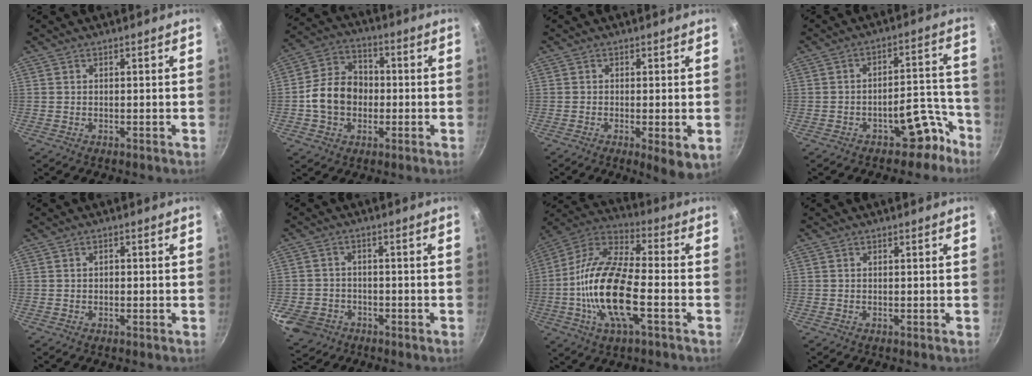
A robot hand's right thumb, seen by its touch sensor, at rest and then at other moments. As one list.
[{"total": 11.9, "force": [-1.4, 9.4, 7.0], "torque": [-0.107, 0.032, -0.033]}, {"total": 5.4, "force": [-1.4, 1.3, 5.0], "torque": [-0.081, -0.016, -0.022]}, {"total": 8.4, "force": [-5.7, 4.3, 4.5], "torque": [-0.032, 0.084, -0.082]}, {"total": 0.7, "force": [-0.1, 0.6, 0.4], "torque": [-0.001, 0.006, -0.003]}, {"total": 8.3, "force": [-3.8, 6.9, 2.7], "torque": [-0.065, 0.018, -0.056]}, {"total": 19.4, "force": [-4.3, 7.4, 17.5], "torque": [-0.354, 0.030, -0.081]}, {"total": 0.0}]